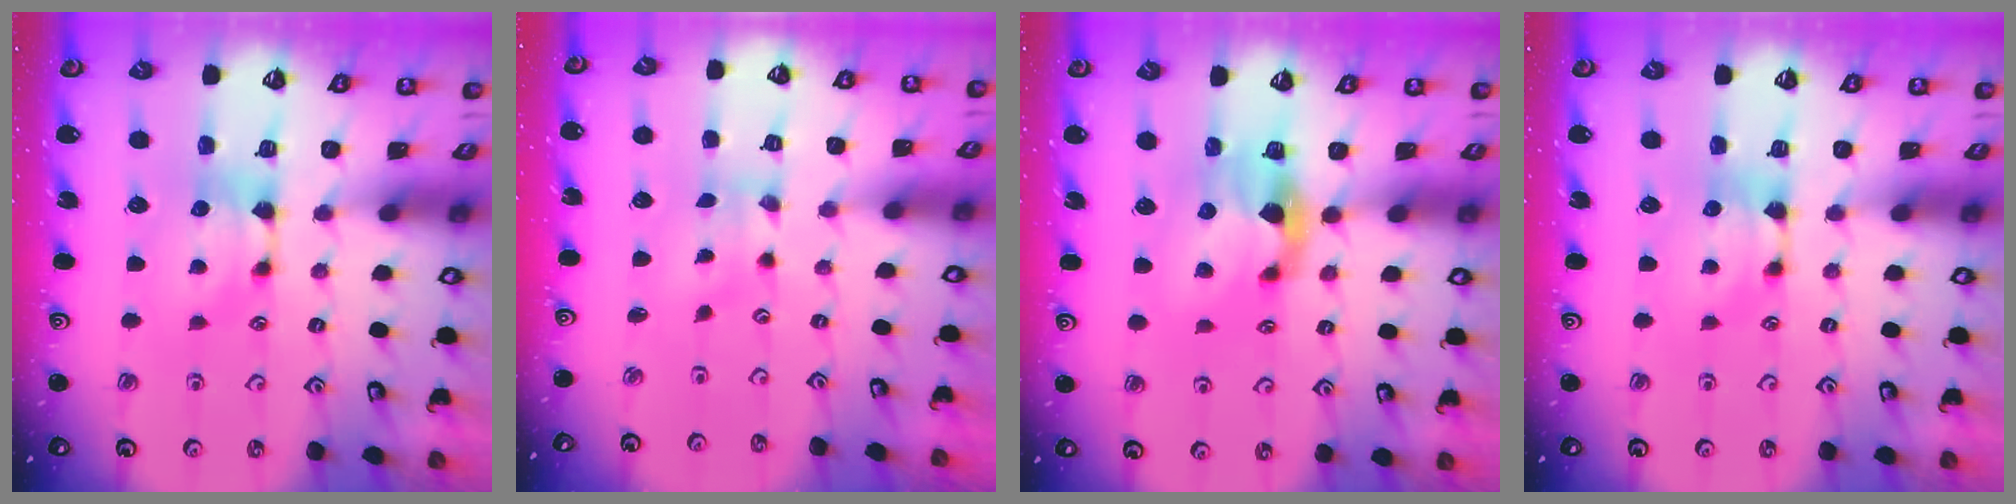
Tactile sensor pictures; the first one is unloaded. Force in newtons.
{"total": 2.6, "press": 2.5, "slide": 0.9}
{"total": 3.0, "press": 2.6, "slide": 1.5}
{"total": 0.0}